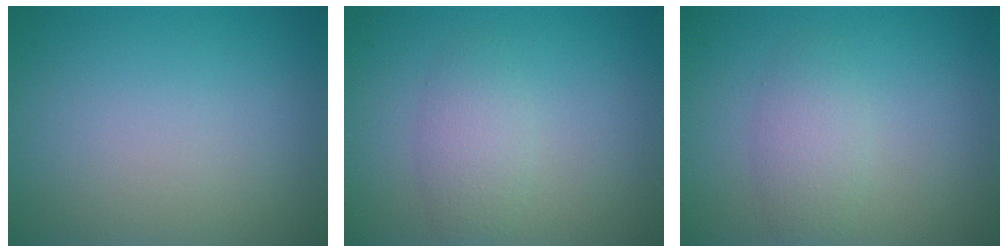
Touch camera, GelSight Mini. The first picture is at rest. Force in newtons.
{"total": 2.4, "press": 2.4, "slide": 0.0}
{"total": 2.4, "press": 2.4, "slide": 0.0}